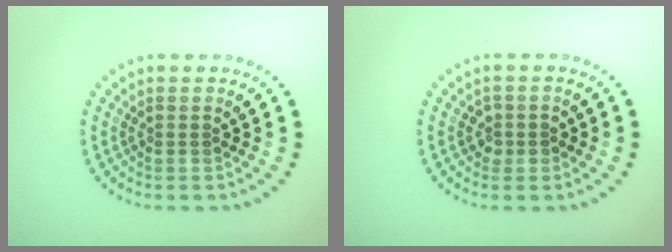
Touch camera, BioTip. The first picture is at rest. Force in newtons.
{"total": 1.1, "press": 1.1, "slide": 0.4}